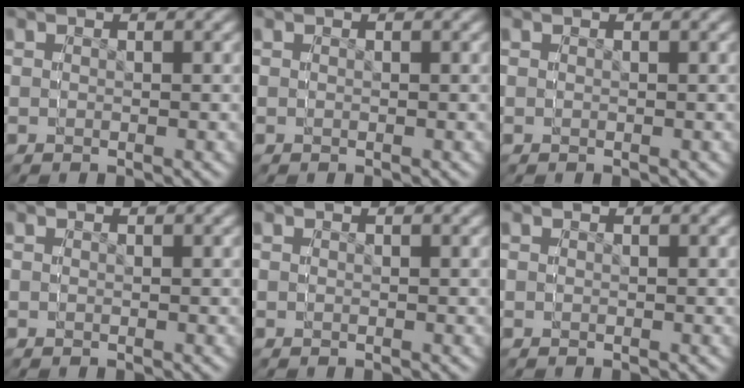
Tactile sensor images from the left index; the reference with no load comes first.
{"total": 0.0}
{"total": 0.0}
{"total": 0.0}
{"total": 0.0}
{"total": 0.0}